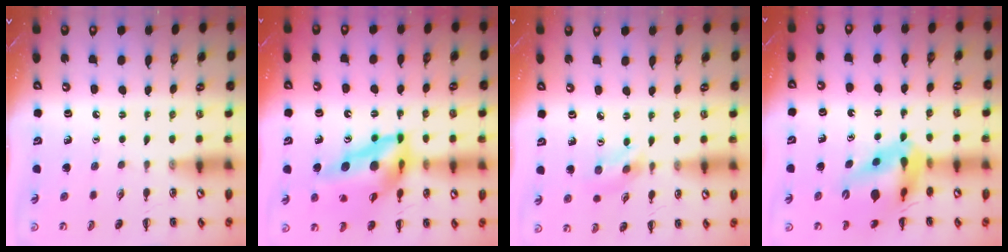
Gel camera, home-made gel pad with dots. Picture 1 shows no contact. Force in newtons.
{"total": 16.7, "press": 15.8, "slide": 5.4}
{"total": 2.8, "press": 2.7, "slide": 0.9}
{"total": 13.3, "press": 12.6, "slide": 4.0}